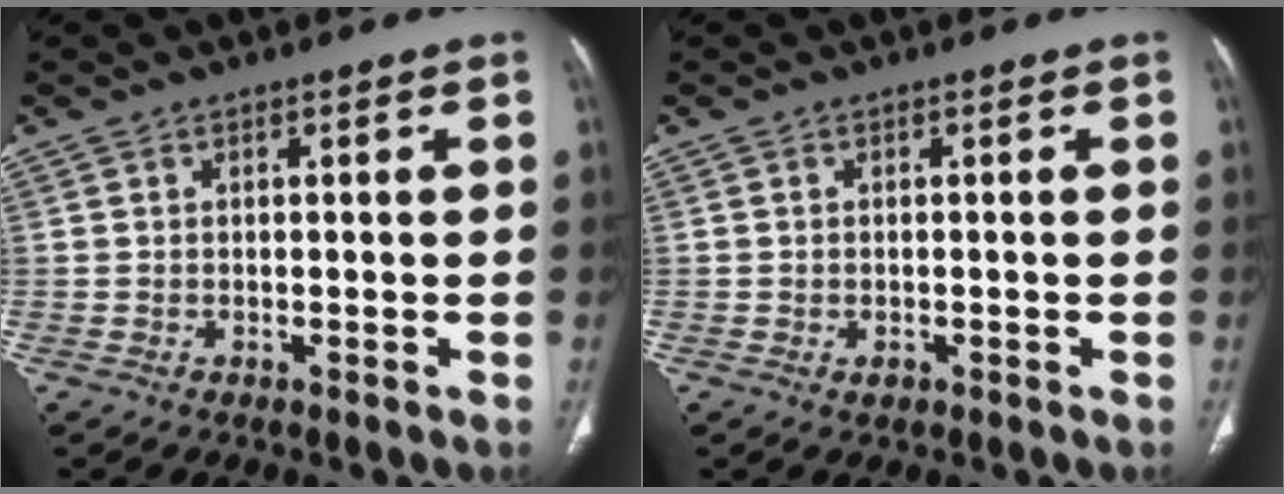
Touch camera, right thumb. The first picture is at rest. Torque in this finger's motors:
{"motor_torque": [-0.53, 0.27, -0.45, 0.15, 0.06]}